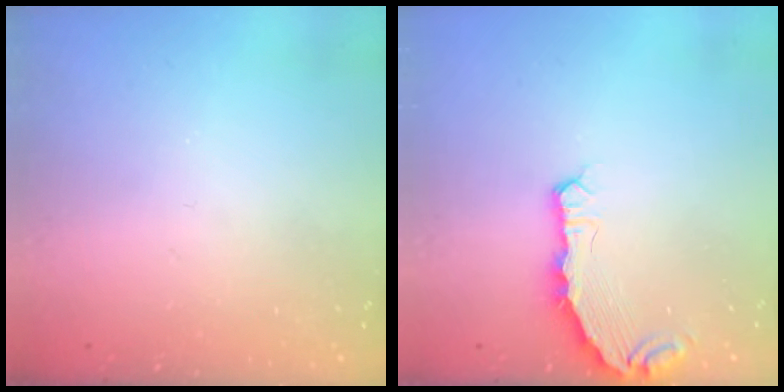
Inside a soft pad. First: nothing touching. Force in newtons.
{"total": 7.0, "press": 5.4, "slide": 4.5}